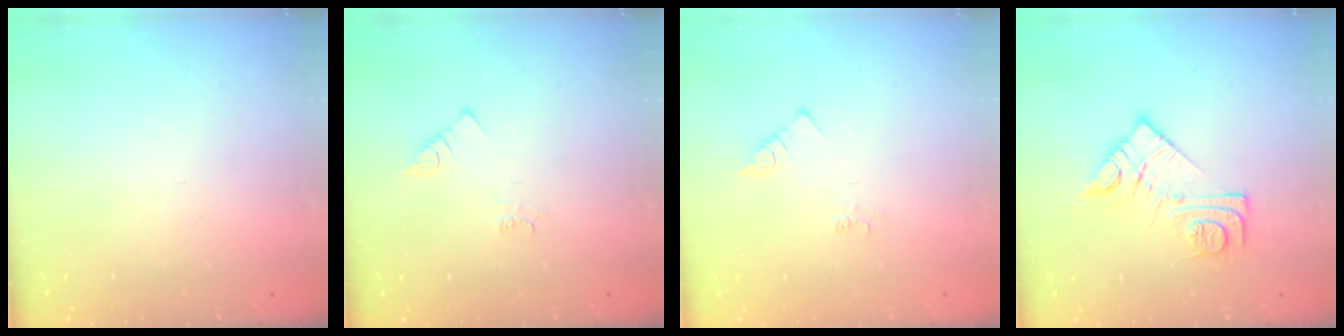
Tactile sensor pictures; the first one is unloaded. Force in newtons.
{"total": 1.4, "press": 1.4, "slide": 0.3}
{"total": 1.4, "press": 1.4, "slide": 0.3}
{"total": 12.6, "press": 12.6, "slide": 0.8}